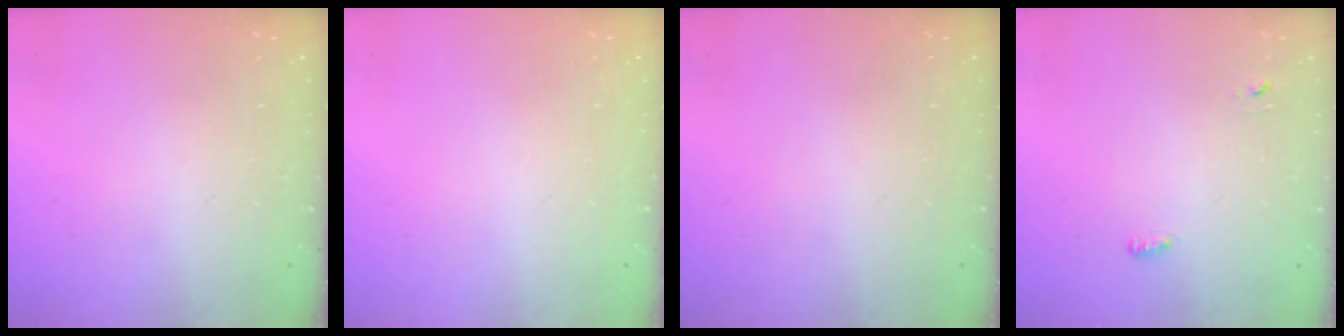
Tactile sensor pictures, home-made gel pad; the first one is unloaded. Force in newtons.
{"total": 0.0}
{"total": 0.0}
{"total": 2.8, "press": 2.7, "slide": 0.6}